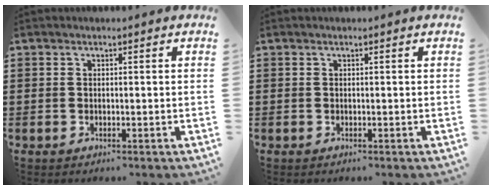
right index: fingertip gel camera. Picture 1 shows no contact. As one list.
[{"total": 0.0}]